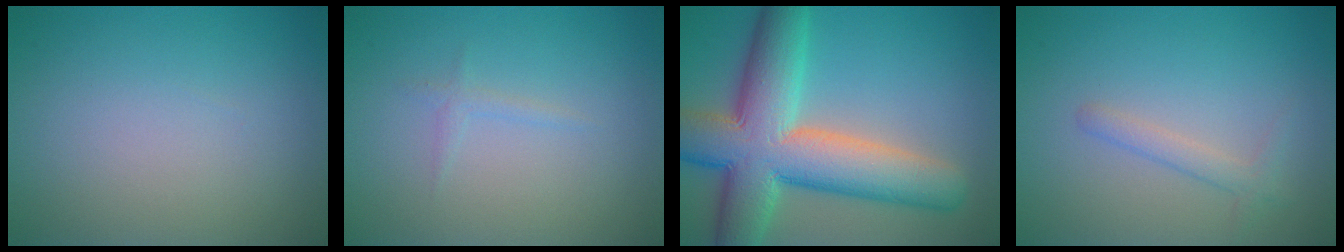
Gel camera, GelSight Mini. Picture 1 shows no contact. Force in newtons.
{"total": 0.8, "press": 0.8, "slide": 0.1}
{"total": 12.2, "press": 12.2, "slide": 0.5}
{"total": 1.6, "press": 1.6, "slide": 0.1}